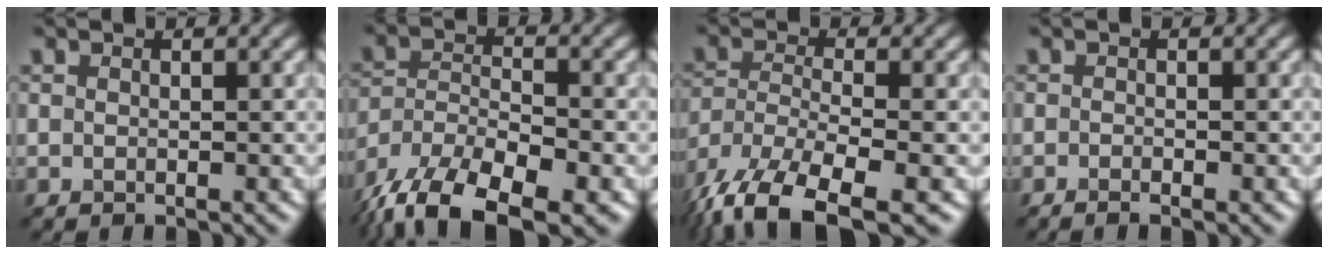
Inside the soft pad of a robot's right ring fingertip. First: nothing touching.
{"total": 13.0, "force": [-10.6, 4.3, 6.2], "torque": [-0.146, -0.025, -0.141]}
{"total": 11.8, "force": [-8.9, 3.5, 7.0], "torque": [-0.192, -0.030, -0.116]}
{"total": 1.5, "force": [-1.4, -0.5, 0.1], "torque": [-0.018, -0.004, 0.002]}